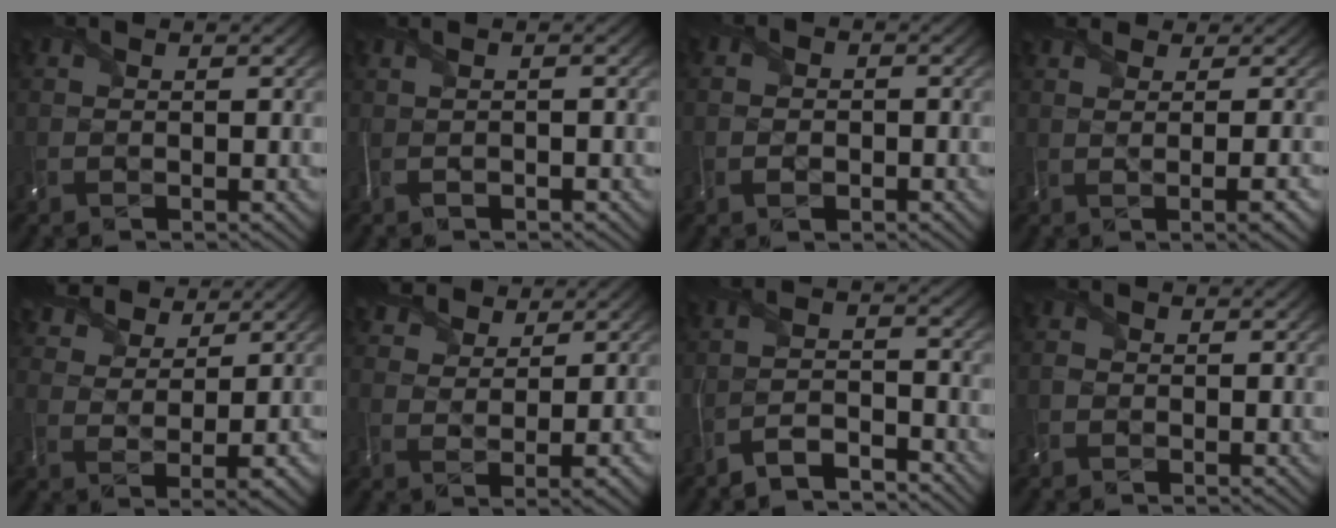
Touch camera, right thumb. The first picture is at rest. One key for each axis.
{"total": 0.8, "fx": -0.4, "fy": -0.2, "fz": 0.7, "tx": -0.006, "ty": 0.004, "tz": -0.021}
{"total": 1.9, "fx": -1.3, "fy": 1.3, "fz": 0.4, "tx": -0.007, "ty": -0.002, "tz": -0.032}
{"total": 5.8, "fx": 2.8, "fy": 1.8, "fz": 4.8, "tx": -0.058, "ty": 0.032, "tz": 0.020}
{"total": 7.0, "fx": 5.4, "fy": 2.8, "fz": 3.5, "tx": -0.080, "ty": 0.014, "tz": 0.091}
{"total": 5.1, "fx": 3.9, "fy": 2.1, "fz": 2.4, "tx": -0.049, "ty": 0.008, "tz": 0.069}
{"total": 4.5, "fx": -4.5, "fy": 0.0, "fz": 0.9, "tx": -0.012, "ty": 0.003, "tz": -0.094}
{"total": 1.1, "fx": -0.8, "fy": 0.8, "fz": 0.0, "tx": -0.001, "ty": -0.003, "tz": -0.020}